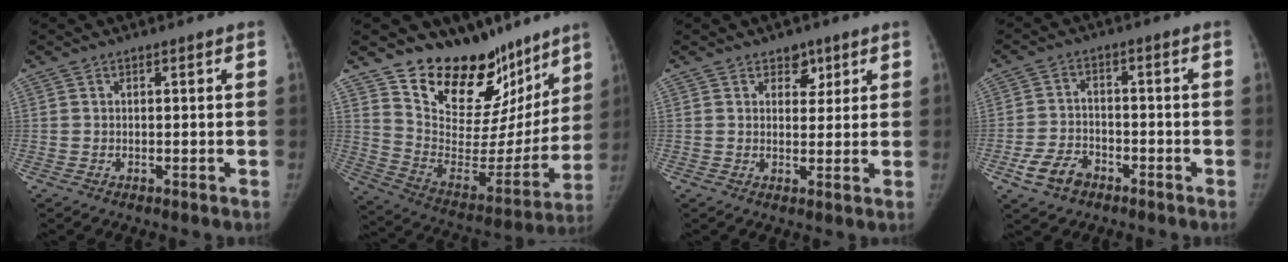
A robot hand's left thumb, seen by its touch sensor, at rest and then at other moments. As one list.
[{"total": 23.3, "force": [18.1, 11.8, 8.7], "torque": [-0.078, -0.116, 0.284]}, {"total": 3.6, "force": [2.2, 2.5, 1.5], "torque": [0.007, -0.012, 0.032]}, {"total": 6.8, "force": [-3.9, 4.5, 3.3], "torque": [-0.059, 0.021, -0.068]}]